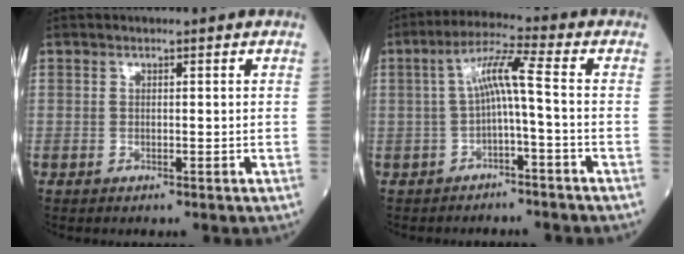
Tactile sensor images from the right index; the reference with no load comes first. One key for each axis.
{"total": 6.0, "fx": -0.5, "fy": -0.2, "fz": 6.0, "tx": -0.112, "ty": 0.026, "tz": -0.007}